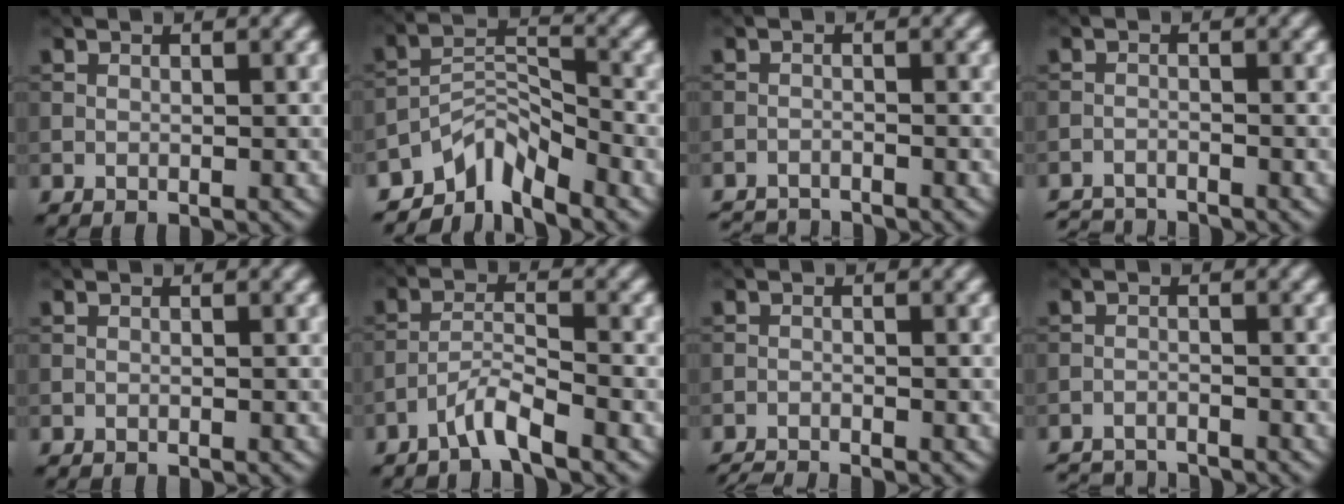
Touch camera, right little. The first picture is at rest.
{"total": 4.8, "force": [-3.9, 1.6, 2.2], "torque": [-0.026, 0.003, -0.084]}
{"total": 4.0, "force": [-3.9, 0.4, 0.7], "torque": [-0.019, -0.014, -0.068]}
{"total": 3.9, "force": [-3.8, 0.4, 0.6], "torque": [-0.018, -0.012, -0.070]}
{"total": 0.6, "force": [-0.6, 0.0, 0.0], "torque": [0.003, -0.002, -0.012]}
{"total": 3.1, "force": [-2.5, 0.2, 1.9], "torque": [-0.034, 0.009, -0.056]}
{"total": 2.3, "force": [-2.2, 0.1, 0.6], "torque": [-0.014, -0.005, -0.046]}
{"total": 4.9, "force": [-4.8, 0.6, 0.7], "torque": [-0.019, -0.013, -0.079]}